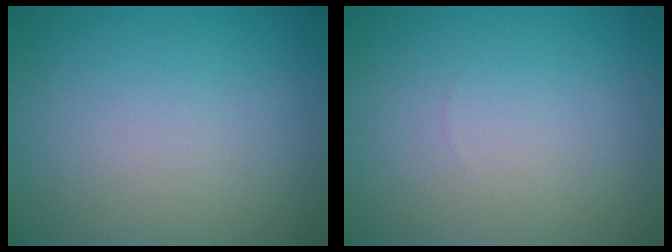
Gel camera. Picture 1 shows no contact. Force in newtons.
{"total": 0.0}